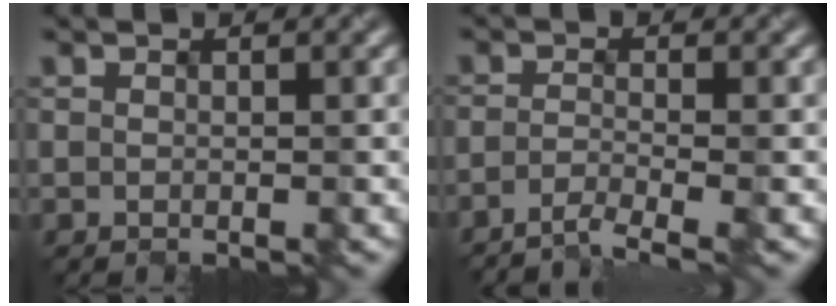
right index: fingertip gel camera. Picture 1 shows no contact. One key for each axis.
{"total": 2.6, "fx": -2.1, "fy": 0.2, "fz": 1.5, "tx": -0.026, "ty": -0.004, "tz": -0.049}